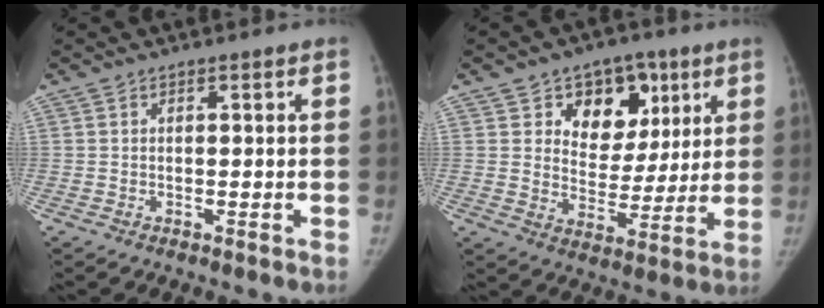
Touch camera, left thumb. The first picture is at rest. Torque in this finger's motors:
{"motor_torque": [0.48, 0.55, 0.14, 0.35, 0.02]}